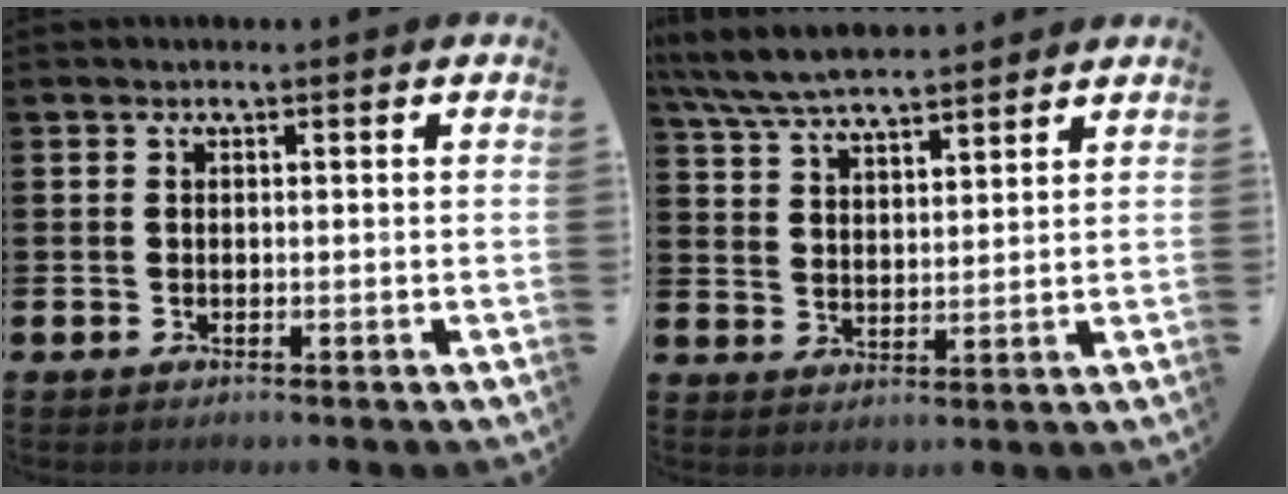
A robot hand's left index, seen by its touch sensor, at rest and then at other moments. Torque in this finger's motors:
{"motor_torque": [0.19, -0.73, 1.04, 0.21]}